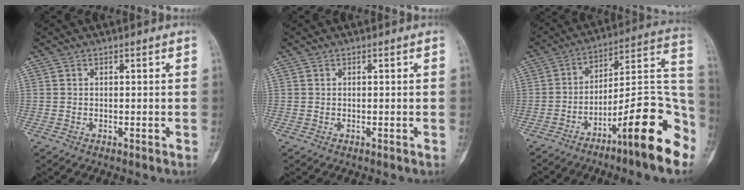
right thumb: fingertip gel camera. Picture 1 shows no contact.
{"total": 0.0}
{"total": 19.9, "force": [-10.1, 3.6, 16.8], "torque": [-0.222, 0.075, -0.155]}